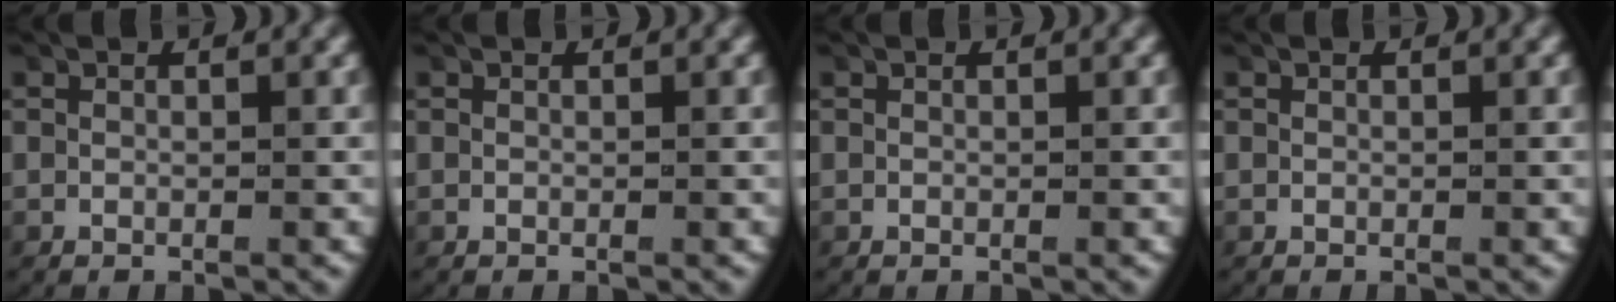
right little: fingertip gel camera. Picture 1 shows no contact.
{"total": 0.0}
{"total": 0.0}
{"total": 0.0}